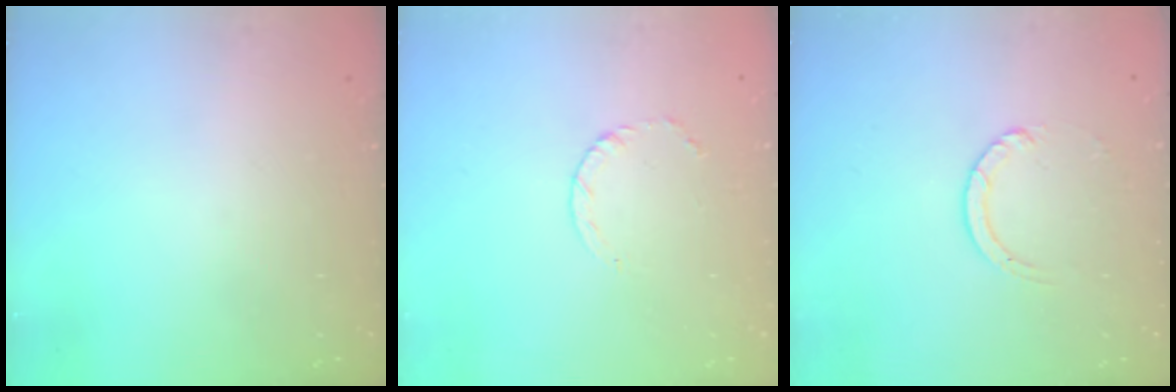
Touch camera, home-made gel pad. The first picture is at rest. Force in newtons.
{"total": 3.2, "press": 3.2, "slide": 0.4}
{"total": 3.9, "press": 3.9, "slide": 0.4}